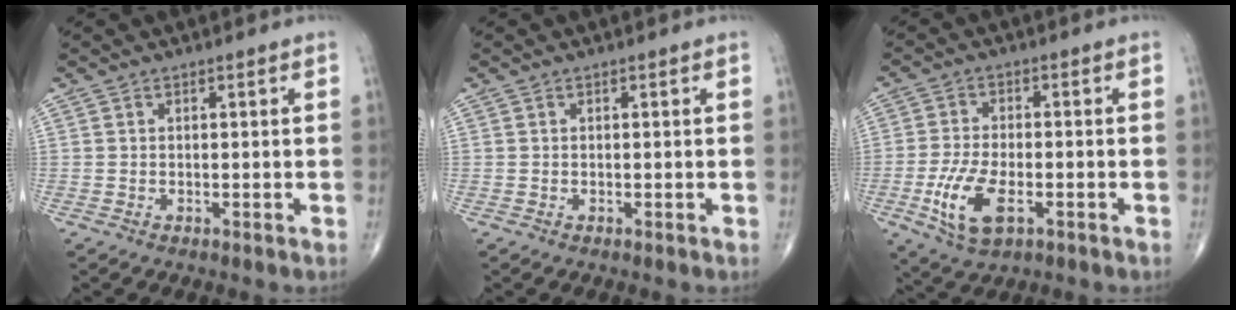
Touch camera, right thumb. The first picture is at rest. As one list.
[{"total": 0.0}, {"total": 9.7, "force": [-3.3, 4.5, 7.9], "torque": [-0.165, 0.003, -0.056]}]